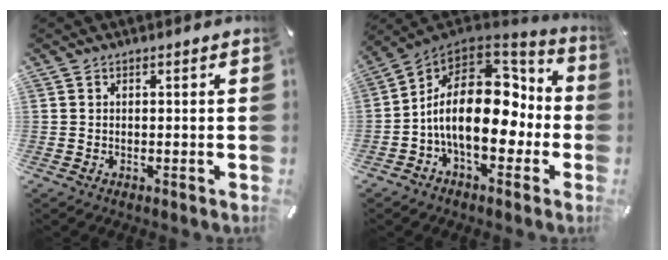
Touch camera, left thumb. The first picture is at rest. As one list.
[{"total": 20.5, "force": [-1.0, 12.0, 16.6], "torque": [-0.291, 0.001, -0.010]}]